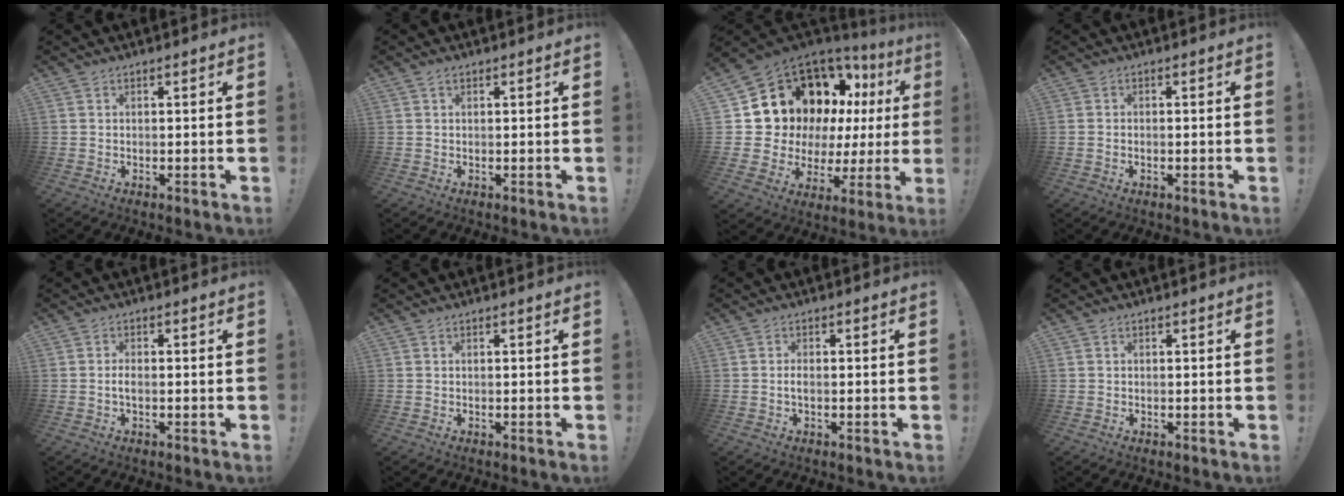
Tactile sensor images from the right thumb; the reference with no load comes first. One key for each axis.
{"total": 0.8, "fx": 0.5, "fy": 0.5, "fz": 0.4, "tx": -0.007, "ty": 0.000, "tz": 0.009}
{"total": 17.6, "fx": 9.3, "fy": 11.2, "fz": 10.0, "tx": -0.158, "ty": -0.066, "tz": 0.194}
{"total": 0.8, "fx": -0.5, "fy": 0.2, "fz": 0.5, "tx": -0.009, "ty": 0.003, "tz": -0.008}
{"total": 2.1, "fx": -0.6, "fy": 0.9, "fz": 1.8, "tx": -0.045, "ty": 0.004, "tz": -0.012}
{"total": 0.0}
{"total": 1.6, "fx": -0.6, "fy": 0.6, "fz": 1.4, "tx": -0.030, "ty": 0.006, "tz": -0.009}
{"total": 0.9, "fx": 0.2, "fy": 0.8, "fz": -0.2, "tx": 0.012, "ty": -0.002, "tz": 0.003}